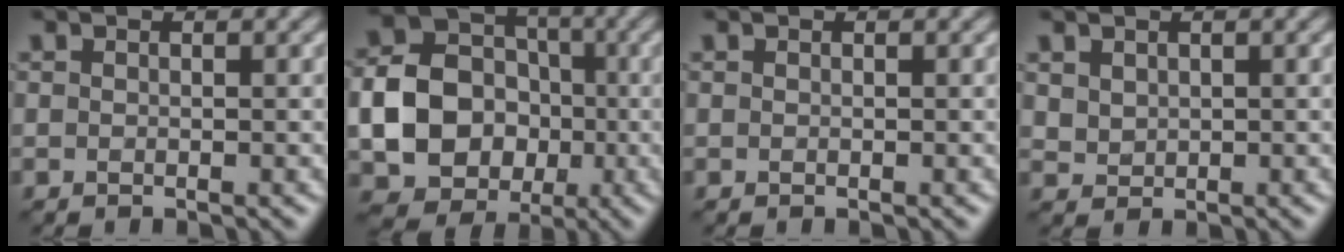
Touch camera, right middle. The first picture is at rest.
{"total": 9.5, "force": [-1.8, 7.9, 4.9], "torque": [-0.084, -0.012, -0.046]}
{"total": 0.0}
{"total": 1.4, "force": [0.7, 1.0, 0.6], "torque": [-0.014, -0.006, 0.020]}